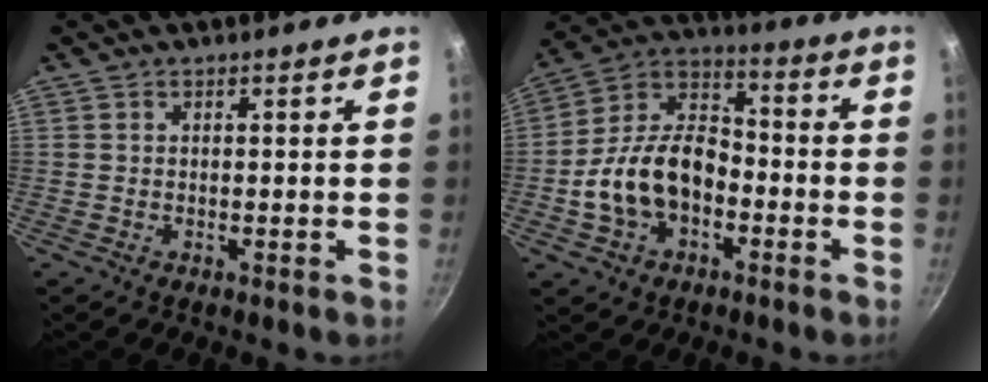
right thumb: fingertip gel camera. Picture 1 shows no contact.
{"total": 15.7, "force": [-4.2, 10.5, 10.9], "torque": [-0.170, 0.049, -0.089]}